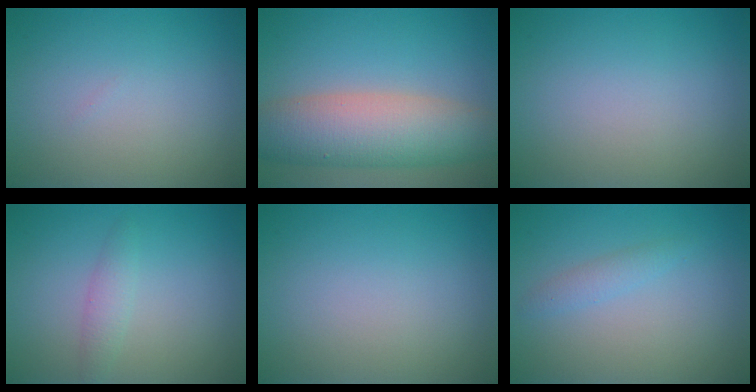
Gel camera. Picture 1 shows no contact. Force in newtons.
{"total": 8.2, "press": 8.2, "slide": 0.5}
{"total": 0.0}
{"total": 1.5, "press": 1.5, "slide": 0.1}
{"total": 0.0}
{"total": 1.3, "press": 1.3, "slide": 0.1}